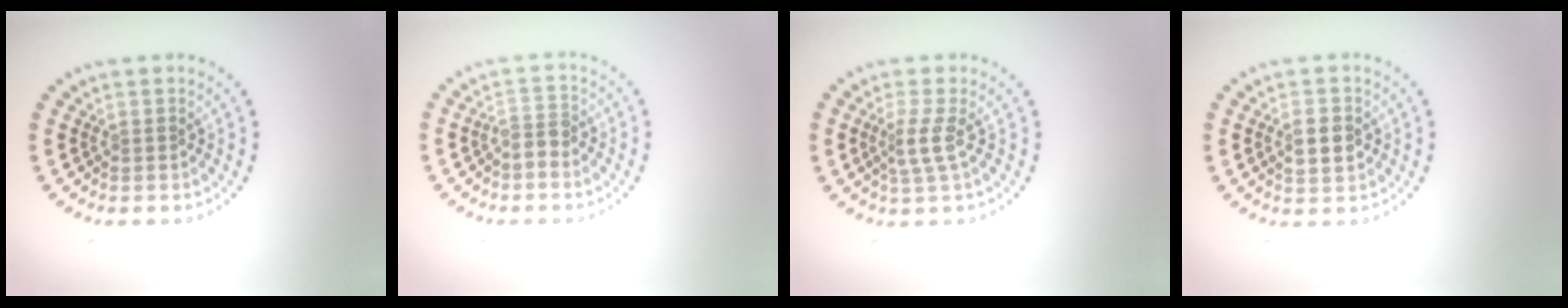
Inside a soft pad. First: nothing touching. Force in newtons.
{"total": 1.9, "press": 1.3, "slide": 1.3}
{"total": 2.1, "press": 1.5, "slide": 1.5}
{"total": 2.3, "press": 2.3, "slide": 0.2}